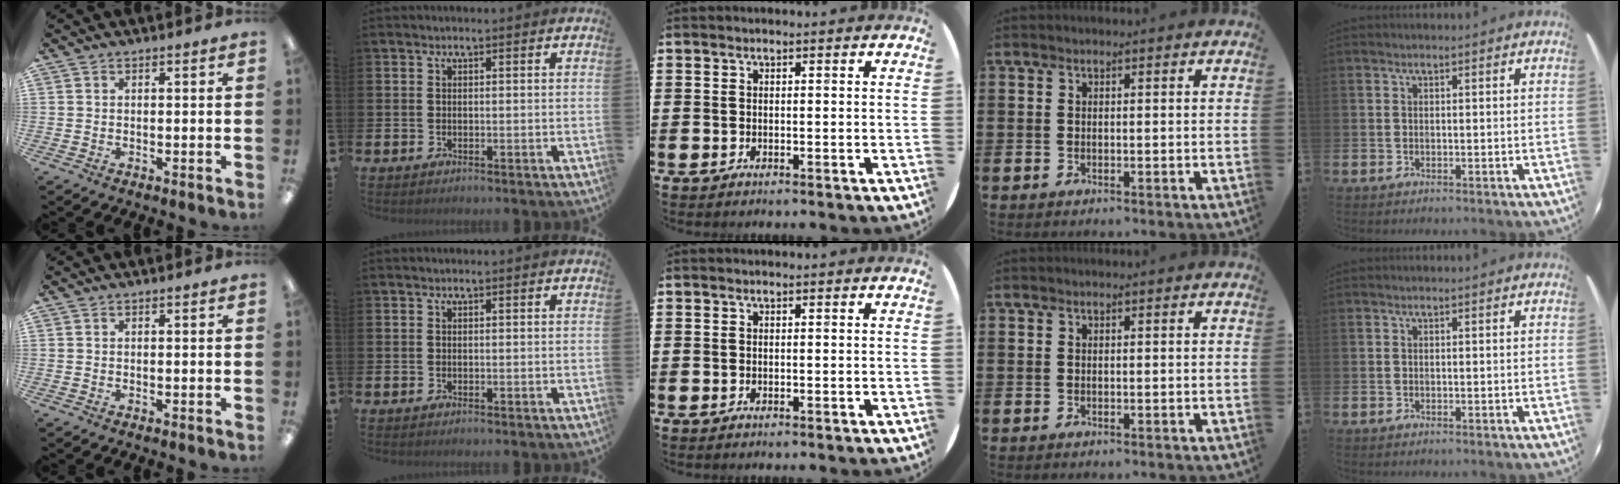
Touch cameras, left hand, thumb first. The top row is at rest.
{}